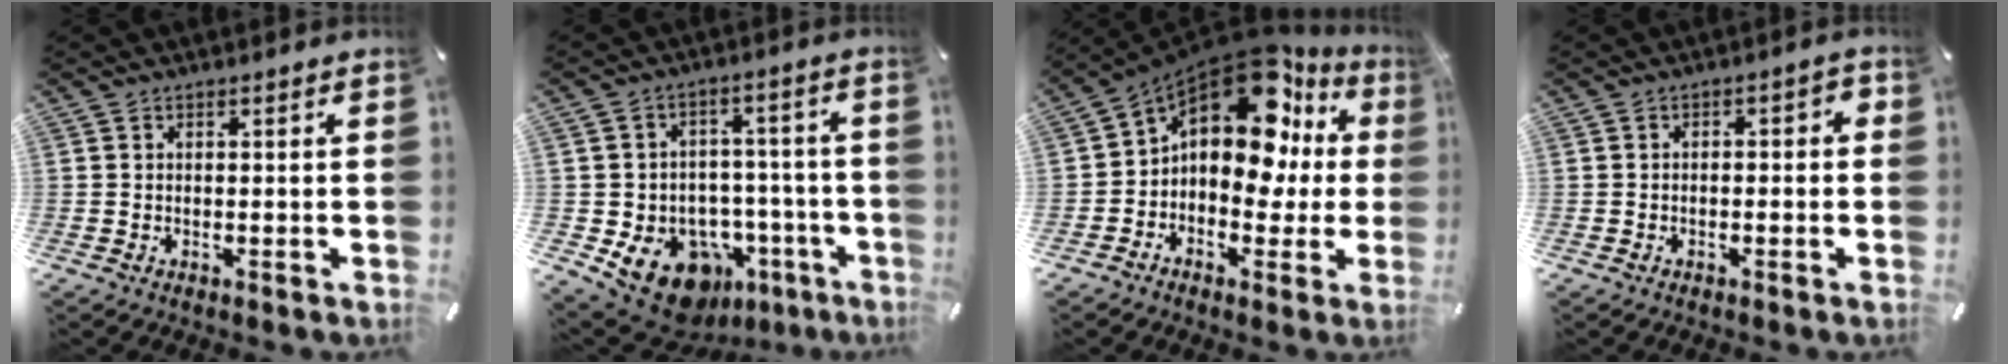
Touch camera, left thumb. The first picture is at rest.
{"total": 14.5, "force": [-7.5, 10.3, 6.9], "torque": [-0.089, 0.040, -0.118]}
{"total": 16.2, "force": [6.7, 9.4, 11.4], "torque": [-0.191, -0.057, 0.106]}
{"total": 2.7, "force": [-1.7, 1.1, 1.8], "torque": [-0.030, 0.013, -0.033]}